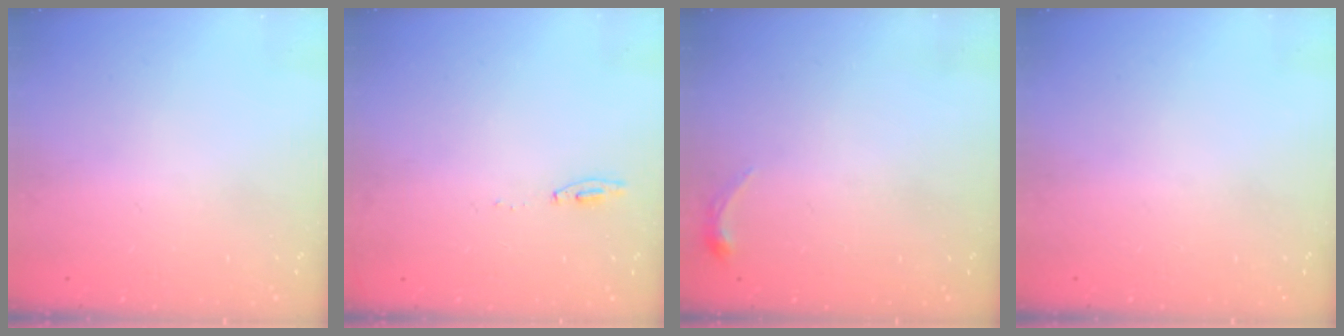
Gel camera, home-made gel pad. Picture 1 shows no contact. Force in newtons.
{"total": 4.6, "press": 4.6, "slide": 0.5}
{"total": 3.9, "press": 3.8, "slide": 0.7}
{"total": 0.0}